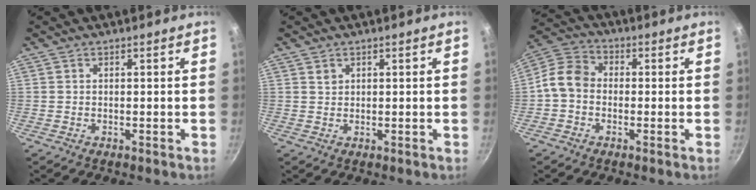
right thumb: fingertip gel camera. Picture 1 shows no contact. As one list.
[{"total": 1.2, "force": [0.7, 0.9, 0.4], "torque": [-0.006, -0.001, 0.012]}, {"total": 7.2, "force": [-1.2, 5.8, 4.2], "torque": [-0.066, 0.027, -0.046]}]